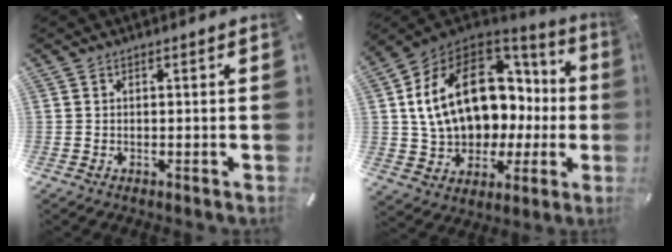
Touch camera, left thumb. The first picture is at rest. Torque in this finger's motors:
{"motor_torque": [2.48, 2.52, 1.99, 0.78, 0.81]}